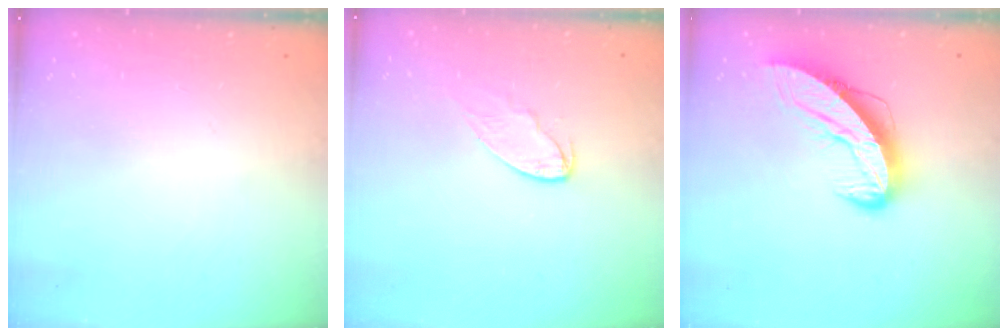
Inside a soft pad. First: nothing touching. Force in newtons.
{"total": 6.6, "press": 6.6, "slide": 0.4}
{"total": 11.0, "press": 11.0, "slide": 1.2}